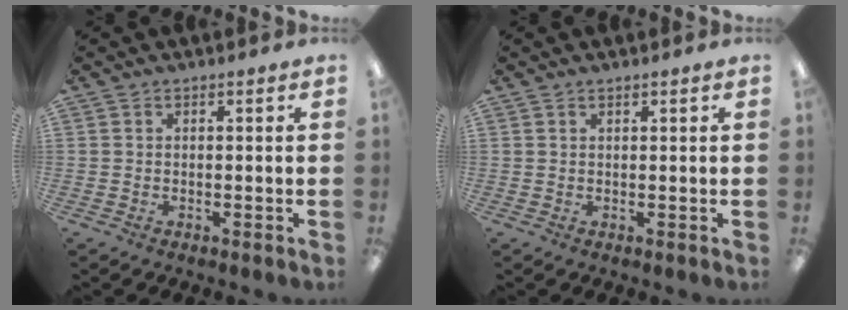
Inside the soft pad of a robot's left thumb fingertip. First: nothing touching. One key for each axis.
{"total": 0.9, "fx": 0.7, "fy": 0.2, "fz": 0.5, "tx": -0.011, "ty": 0.000, "tz": 0.012}